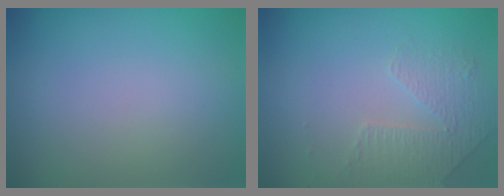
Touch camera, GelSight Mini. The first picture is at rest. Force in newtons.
{"total": 1.6, "press": 1.2, "slide": 1.1}